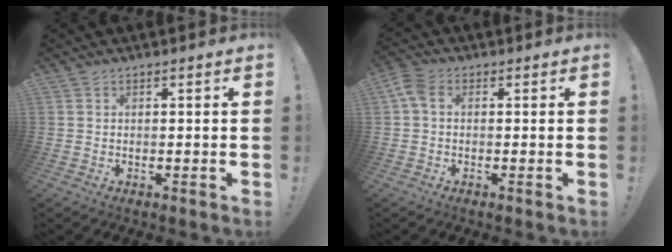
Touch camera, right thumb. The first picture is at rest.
{"total": 4.2, "force": [0.8, 2.8, 3.1], "torque": [-0.069, 0.004, 0.018]}